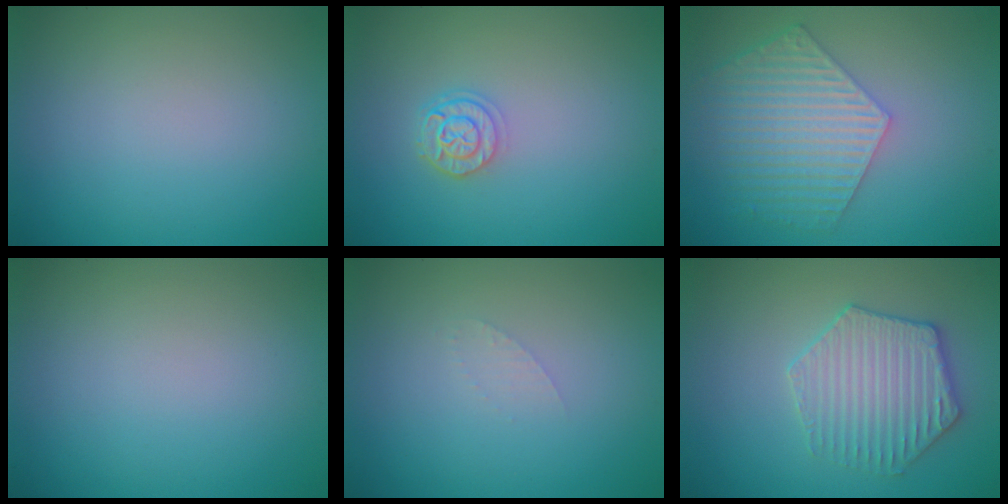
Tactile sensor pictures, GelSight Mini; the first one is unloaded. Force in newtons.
{"total": 2.4, "press": 2.0, "slide": 1.3}
{"total": 6.1, "press": 4.7, "slide": 3.9}
{"total": 0.0}
{"total": 0.7, "press": 0.7, "slide": 0.1}
{"total": 4.1, "press": 3.9, "slide": 1.0}